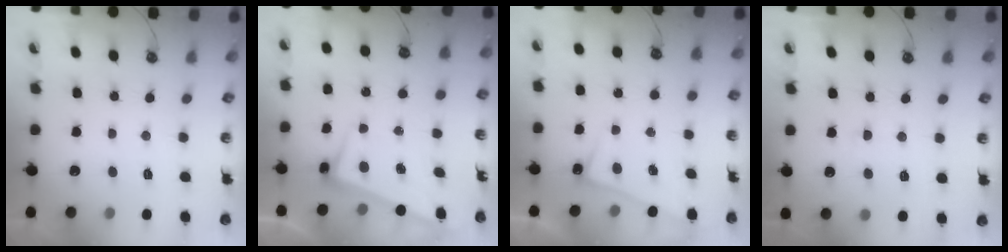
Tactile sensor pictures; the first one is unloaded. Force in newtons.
{"total": 2.6, "press": 2.5, "slide": 0.7}
{"total": 0.7, "press": 0.5, "slide": 0.4}
{"total": 0.7, "press": 0.1, "slide": 0.7}